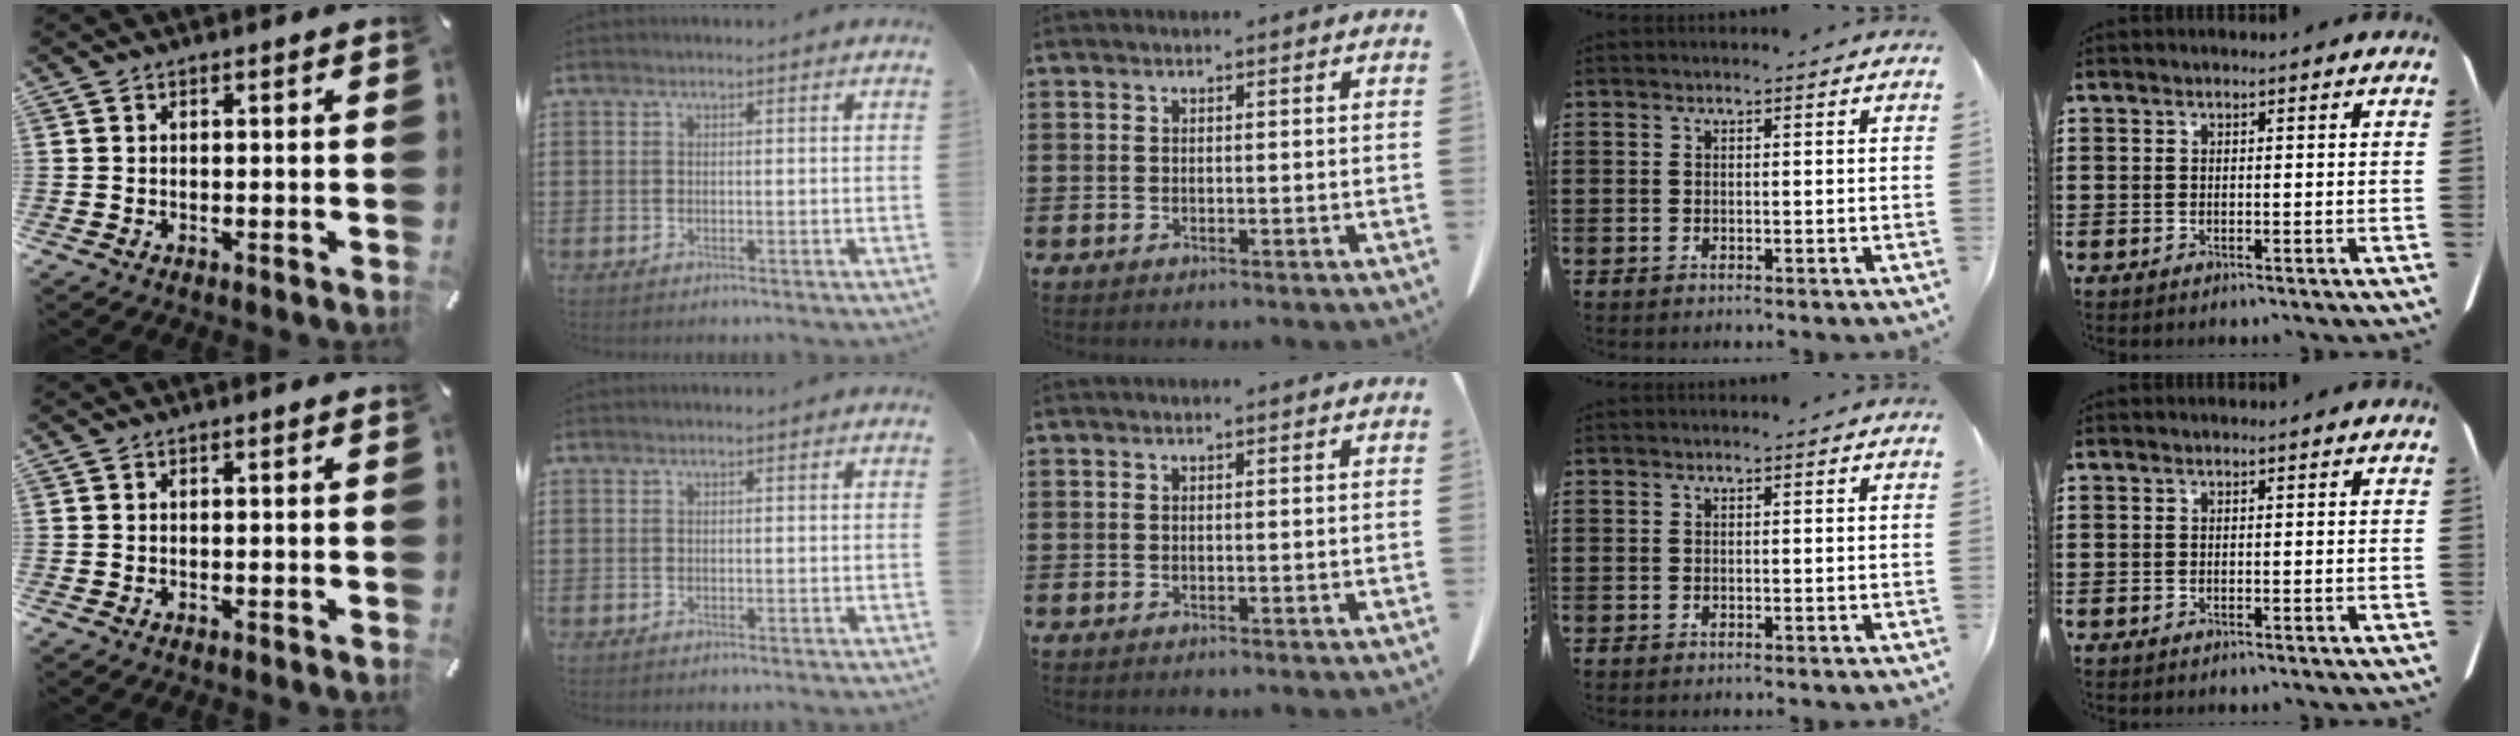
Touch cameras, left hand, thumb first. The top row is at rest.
{}